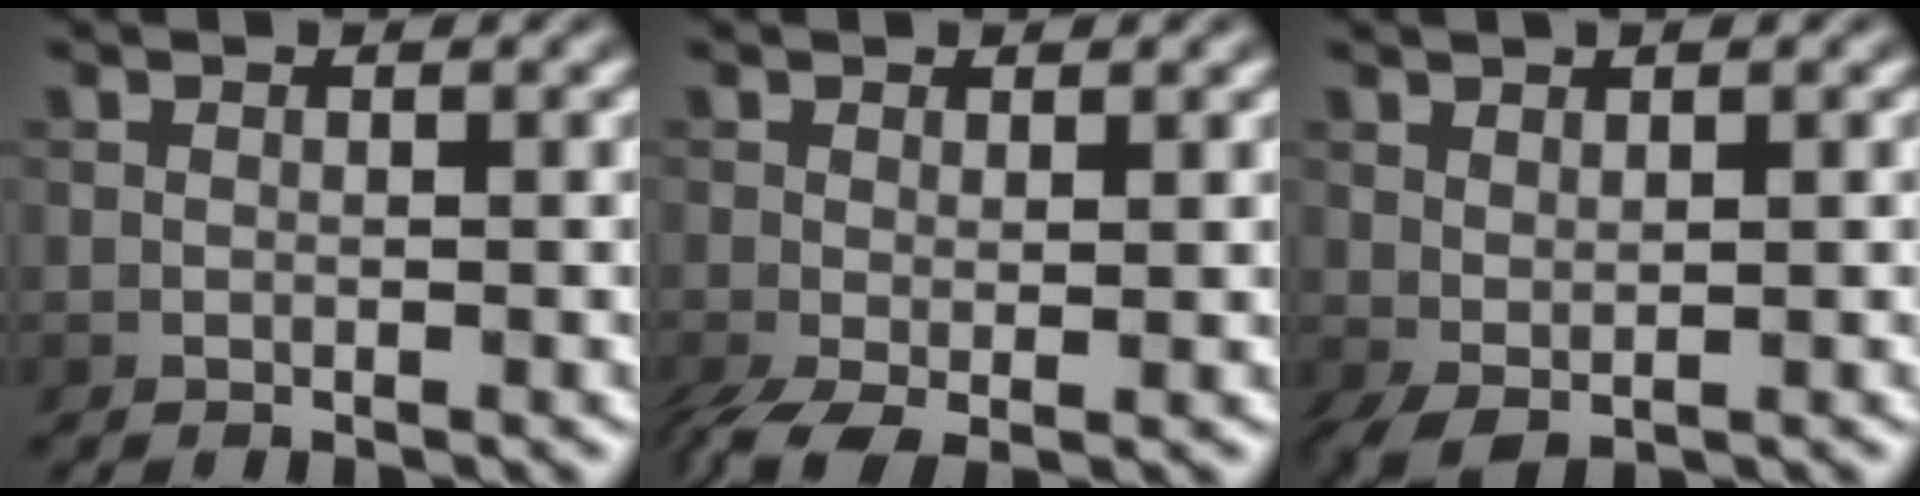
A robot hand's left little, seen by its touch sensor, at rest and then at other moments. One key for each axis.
{"total": 3.4, "fx": -1.0, "fy": 1.6, "fz": 2.8, "tx": -0.065, "ty": -0.012, "tz": -0.020}
{"total": 2.5, "fx": 0.6, "fy": 1.1, "fz": 2.2, "tx": -0.046, "ty": 0.003, "tz": 0.014}